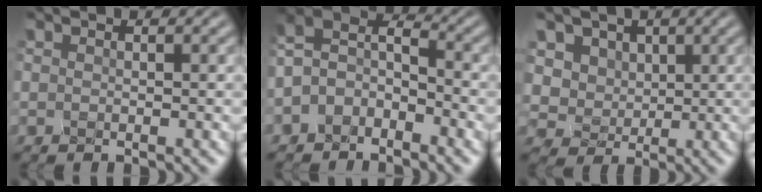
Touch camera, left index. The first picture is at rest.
{"total": 3.9, "force": [-3.1, 1.9, 1.5], "torque": [-0.038, 0.012, -0.061]}
{"total": 4.3, "force": [2.7, 3.3, 0.5], "torque": [-0.030, -0.005, 0.057]}